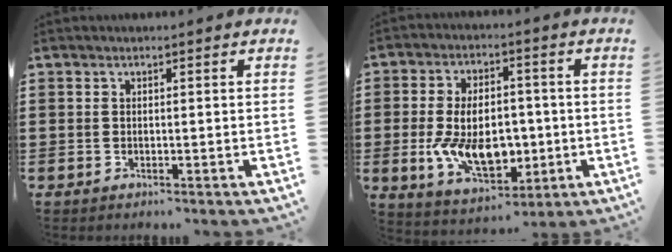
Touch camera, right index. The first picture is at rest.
{"total": 11.5, "force": [-1.6, 7.1, 9.0], "torque": [-0.178, 0.002, -0.029]}